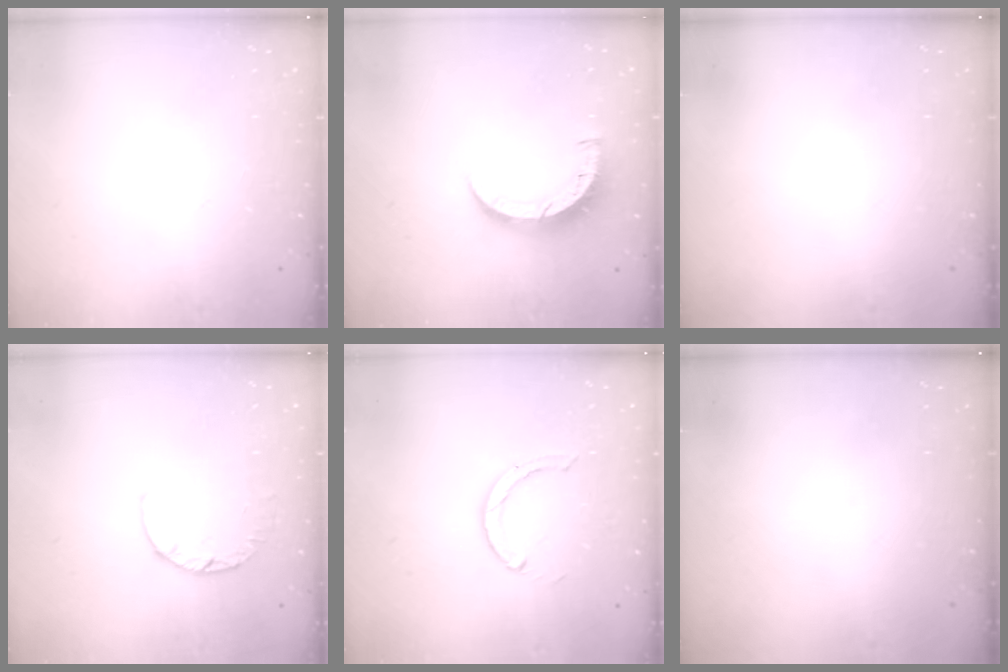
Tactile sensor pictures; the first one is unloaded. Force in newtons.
{"total": 7.7, "press": 7.7, "slide": 0.5}
{"total": 0.0}
{"total": 3.0, "press": 2.9, "slide": 0.4}
{"total": 3.6, "press": 3.5, "slide": 0.5}
{"total": 0.0}